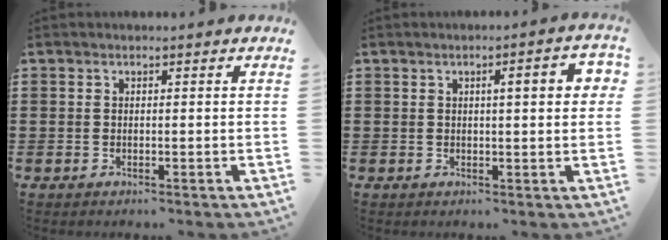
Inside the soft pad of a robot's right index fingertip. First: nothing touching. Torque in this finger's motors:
{"motor_torque": [0.32, -0.14, 0.14, 0.09]}